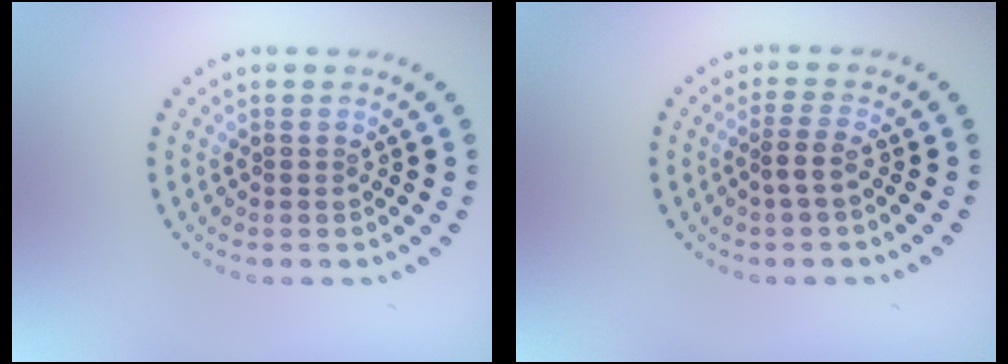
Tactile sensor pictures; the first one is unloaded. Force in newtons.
{"total": 1.6, "press": 1.2, "slide": 1.0}